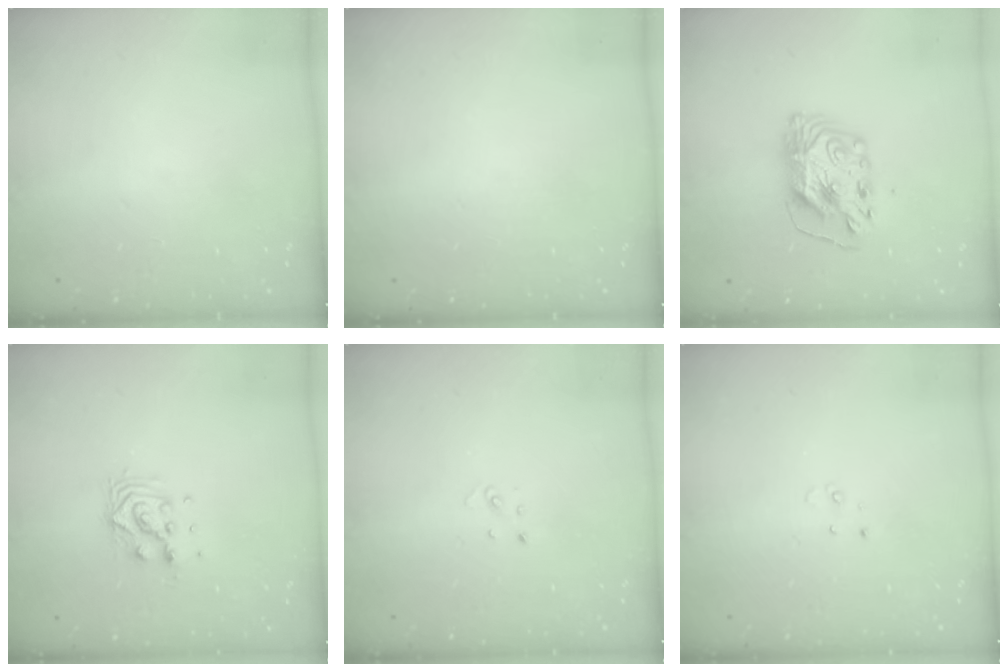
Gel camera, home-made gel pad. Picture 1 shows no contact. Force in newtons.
{"total": 0.0}
{"total": 9.2, "press": 9.2, "slide": 0.9}
{"total": 8.6, "press": 8.6, "slide": 0.7}
{"total": 1.9, "press": 1.9, "slide": 0.2}
{"total": 2.3, "press": 2.3, "slide": 0.2}